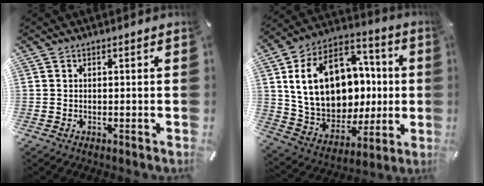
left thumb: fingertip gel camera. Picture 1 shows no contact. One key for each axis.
{"total": 21.0, "fx": 2.4, "fy": 16.1, "fz": 13.4, "tx": -0.249, "ty": -0.004, "tz": 0.055}